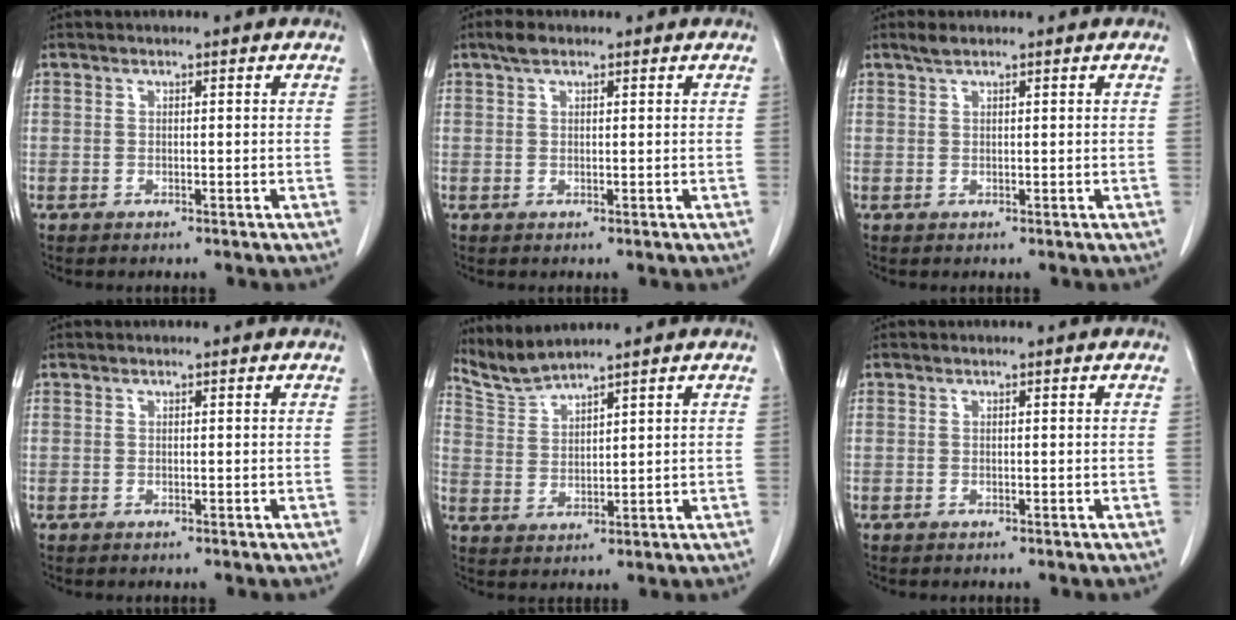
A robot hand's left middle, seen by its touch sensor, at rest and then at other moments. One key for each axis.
{"total": 1.9, "fx": 1.4, "fy": 0.7, "fz": 1.1, "tx": -0.026, "ty": 0.011, "tz": 0.025}
{"total": 1.4, "fx": 1.1, "fy": 0.2, "fz": 0.8, "tx": -0.022, "ty": 0.005, "tz": 0.025}
{"total": 0.0}
{"total": 4.4, "fx": 4.2, "fy": -1.1, "fz": -0.1, "tx": -0.011, "ty": -0.005, "tz": 0.098}
{"total": 0.0}